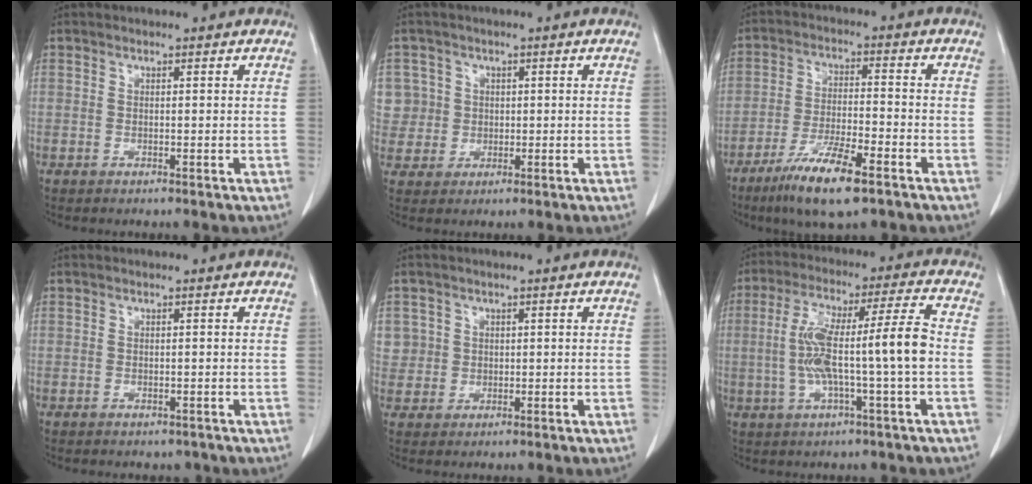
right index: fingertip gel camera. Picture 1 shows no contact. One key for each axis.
{"total": 5.7, "fx": 1.2, "fy": 5.6, "fz": -0.1, "tx": 0.011, "ty": 0.018, "tz": 0.030}
{"total": 10.4, "fx": -6.6, "fy": 1.4, "fz": 7.9, "tx": -0.154, "ty": -0.022, "tz": -0.116}
{"total": 1.3, "fx": -1.0, "fy": 0.8, "fz": 0.1, "tx": -0.003, "ty": 0.000, "tz": -0.013}
{"total": 3.2, "fx": 0.8, "fy": 3.1, "fz": -0.2, "tx": 0.024, "ty": 0.003, "tz": 0.014}
{"total": 12.3, "fx": -1.2, "fy": -0.1, "fz": 12.2, "tx": -0.229, "ty": 0.026, "tz": -0.023}